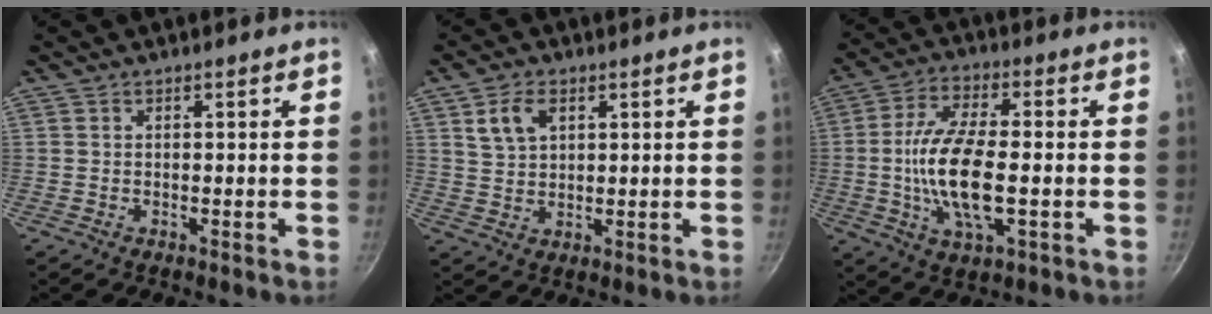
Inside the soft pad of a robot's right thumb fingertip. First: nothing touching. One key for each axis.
{"total": 5.7, "fx": 2.5, "fy": 3.5, "fz": 3.7, "tx": -0.059, "ty": -0.008, "tz": 0.052}
{"total": 14.3, "fx": -1.5, "fy": 5.6, "fz": 13.1, "tx": -0.261, "ty": 0.007, "tz": -0.028}